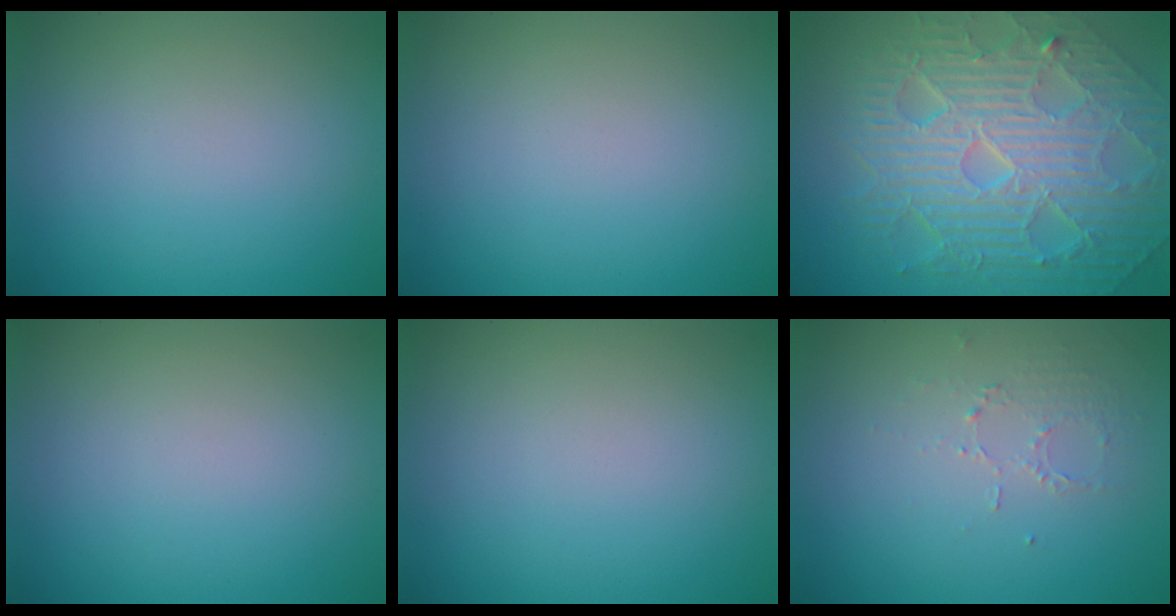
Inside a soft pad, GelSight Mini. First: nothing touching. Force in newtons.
{"total": 0.0}
{"total": 11.1, "press": 7.2, "slide": 8.5}
{"total": 0.0}
{"total": 0.0}
{"total": 1.3, "press": 0.6, "slide": 1.1}